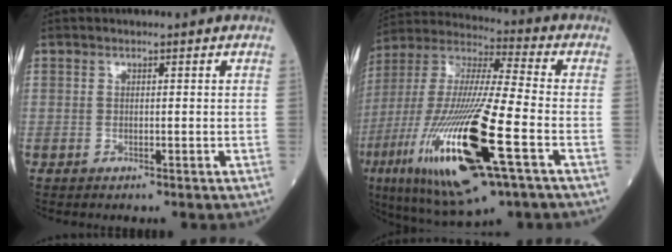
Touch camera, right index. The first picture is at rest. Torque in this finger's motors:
{"motor_torque": [1.80, -0.34, 1.06, 0.21]}